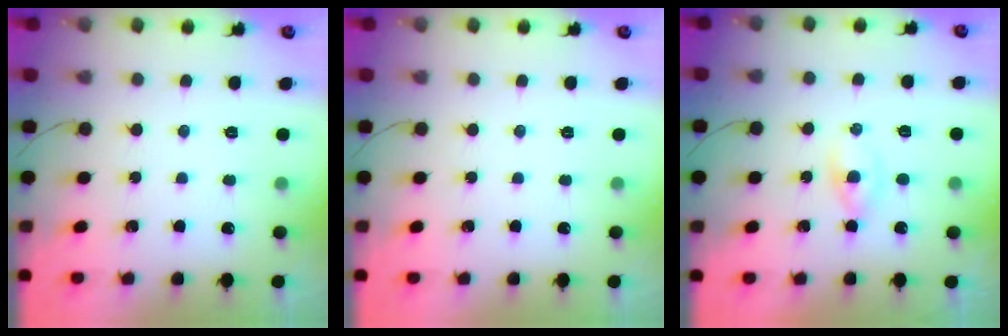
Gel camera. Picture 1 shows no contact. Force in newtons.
{"total": 0.0}
{"total": 1.5, "press": 1.3, "slide": 0.8}